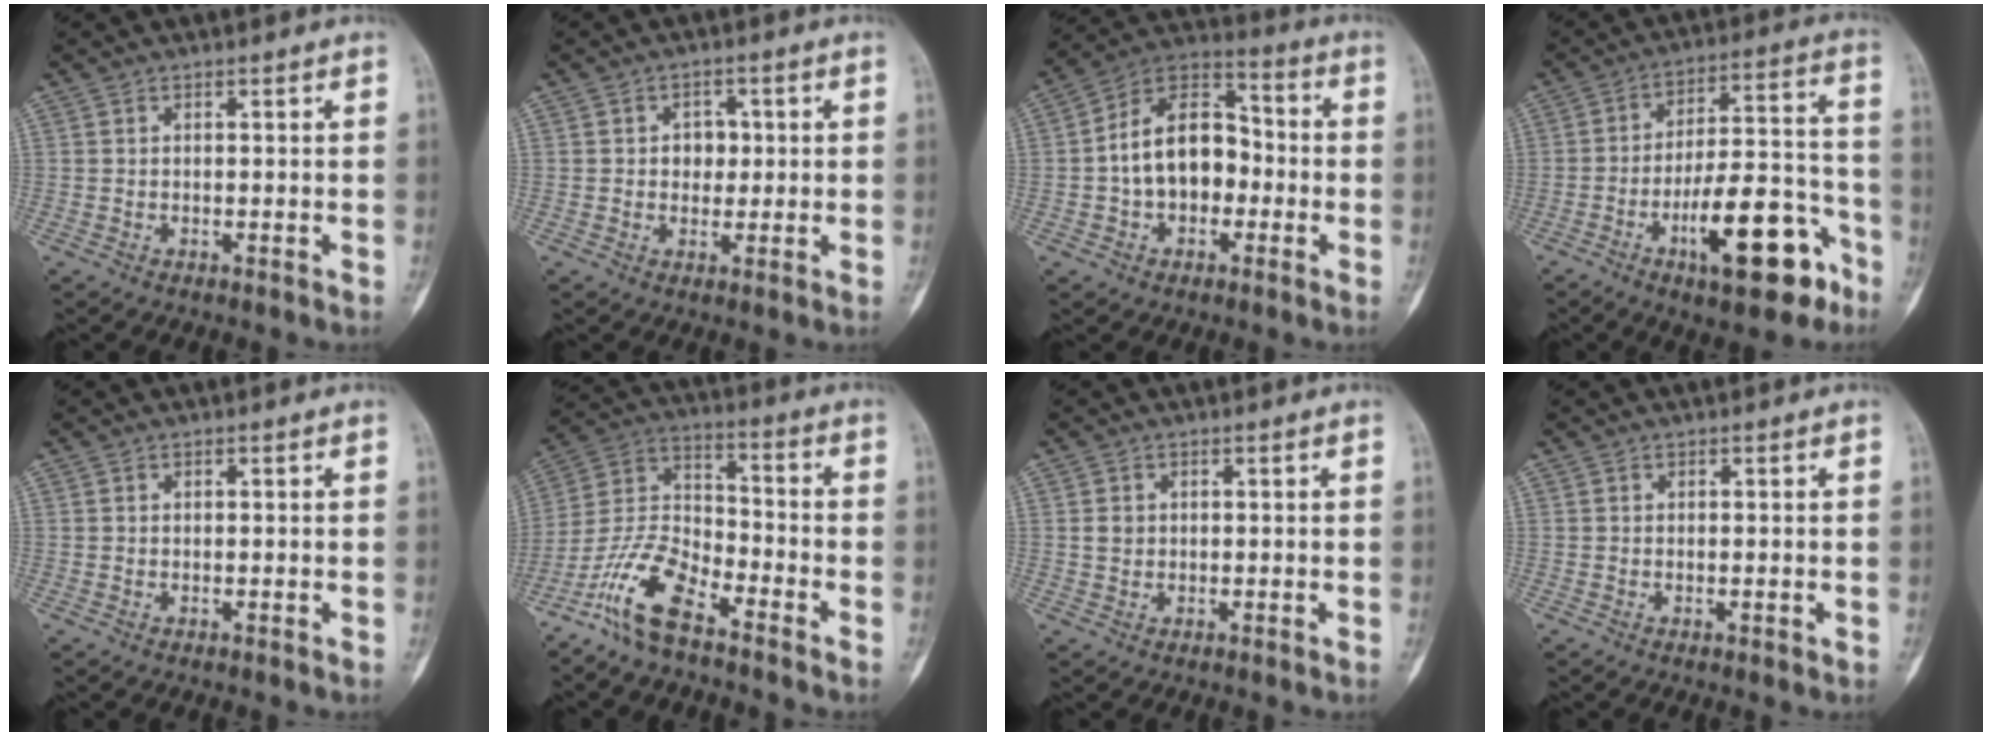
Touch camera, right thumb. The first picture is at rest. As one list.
[{"total": 3.9, "force": [0.4, 3.2, 2.3], "torque": [-0.004, 0.004, 0.001]}, {"total": 14.7, "force": [-1.5, 10.1, 10.6], "torque": [-0.145, 0.046, -0.037]}, {"total": 18.2, "force": [-9.1, 6.6, 14.3], "torque": [-0.198, 0.072, -0.133]}, {"total": 0.0}, {"total": 12.0, "force": [-8.2, 4.6, 7.4], "torque": [-0.157, 0.058, -0.170]}, {"total": 1.8, "force": [0.3, 1.6, 0.9], "torque": [-0.010, 0.001, 0.007]}, {"total": 0.9, "force": [-0.2, 0.3, 0.8], "torque": [-0.009, -0.002, -0.003]}]